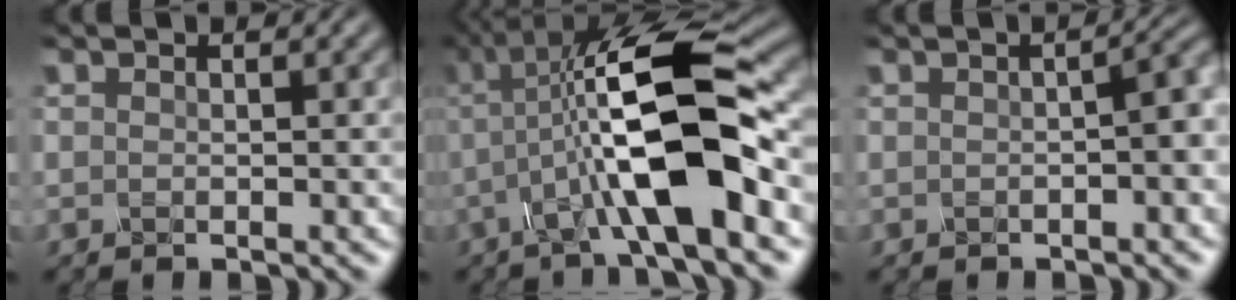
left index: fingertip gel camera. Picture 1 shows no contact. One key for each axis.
{"total": 11.3, "fx": -1.3, "fy": 3.1, "fz": 10.8, "tx": -0.184, "ty": 0.016, "tz": -0.031}
{"total": 2.7, "fx": -0.4, "fy": 0.7, "fz": 2.6, "tx": -0.032, "ty": 0.012, "tz": -0.002}